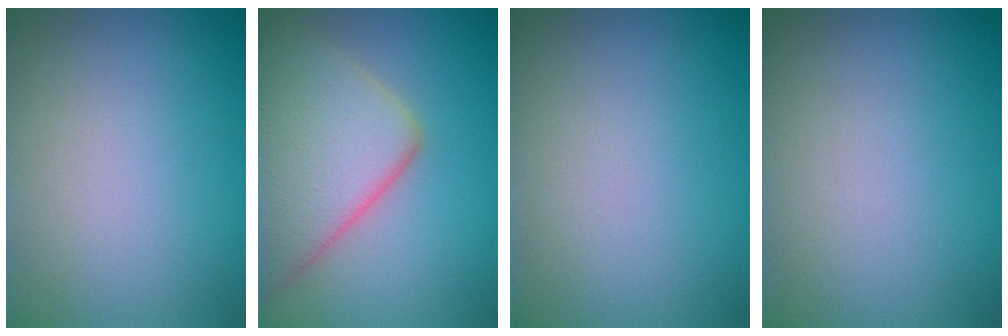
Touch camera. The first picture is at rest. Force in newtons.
{"total": 9.0, "press": 9.0, "slide": 0.3}
{"total": 0.0}
{"total": 0.0}